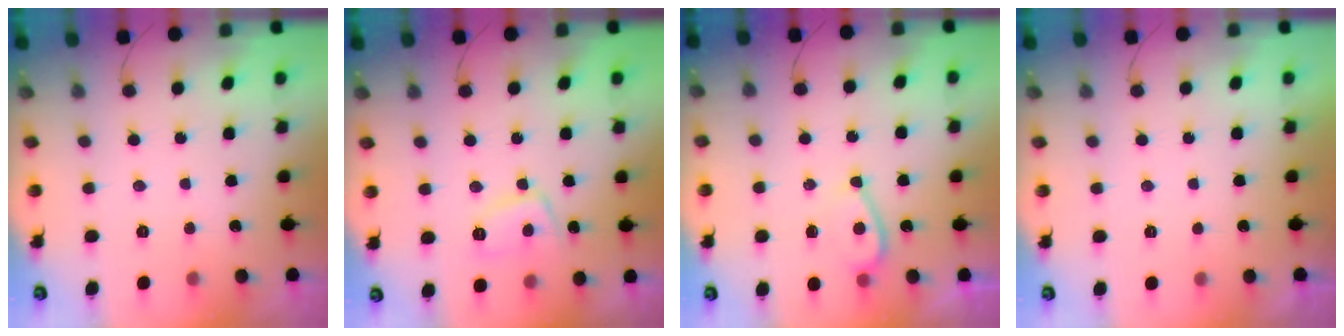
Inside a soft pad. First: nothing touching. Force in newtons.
{"total": 6.9, "press": 6.9, "slide": 0.9}
{"total": 5.5, "press": 5.3, "slide": 1.5}
{"total": 2.1, "press": 2.1, "slide": 0.4}